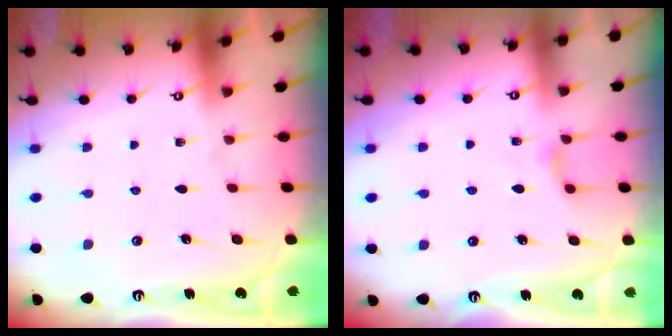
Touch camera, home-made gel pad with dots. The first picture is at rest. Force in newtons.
{"total": 3.0, "press": 3.0, "slide": 0.6}